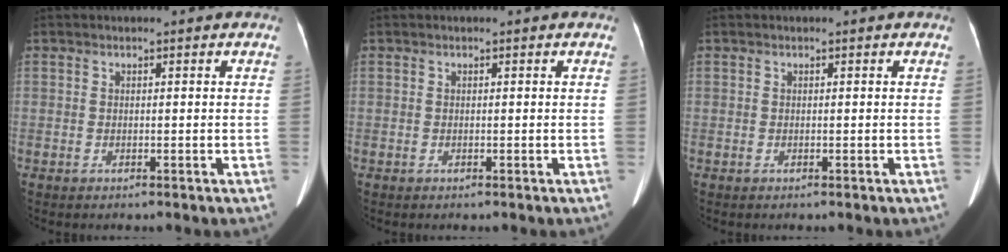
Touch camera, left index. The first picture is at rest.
{"total": 0.0}
{"total": 0.0}